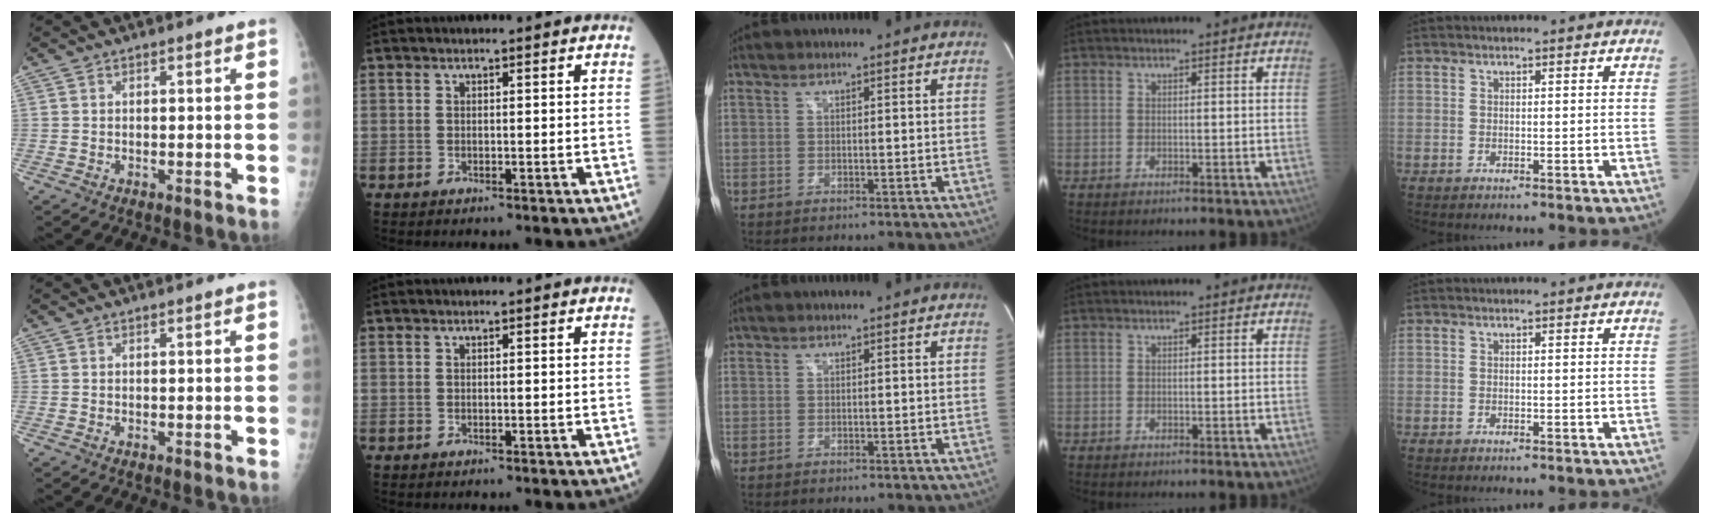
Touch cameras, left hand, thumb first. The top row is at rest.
{"middle": {"total": 0.6, "force": [0.5, 0.3, 0.0], "torque": [-0.004, 0.010, 0.010]}}